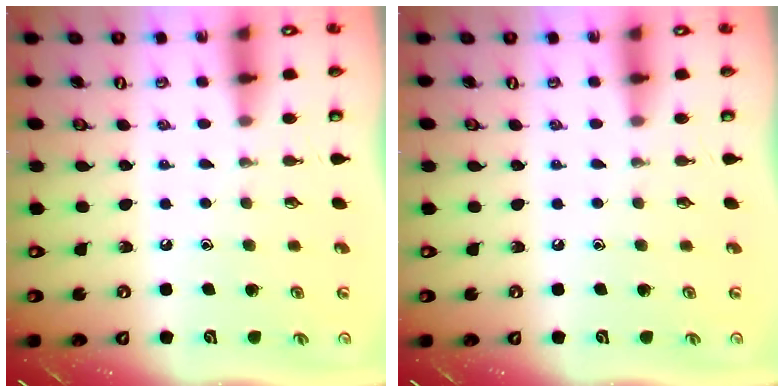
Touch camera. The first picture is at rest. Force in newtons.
{"total": 0.0}